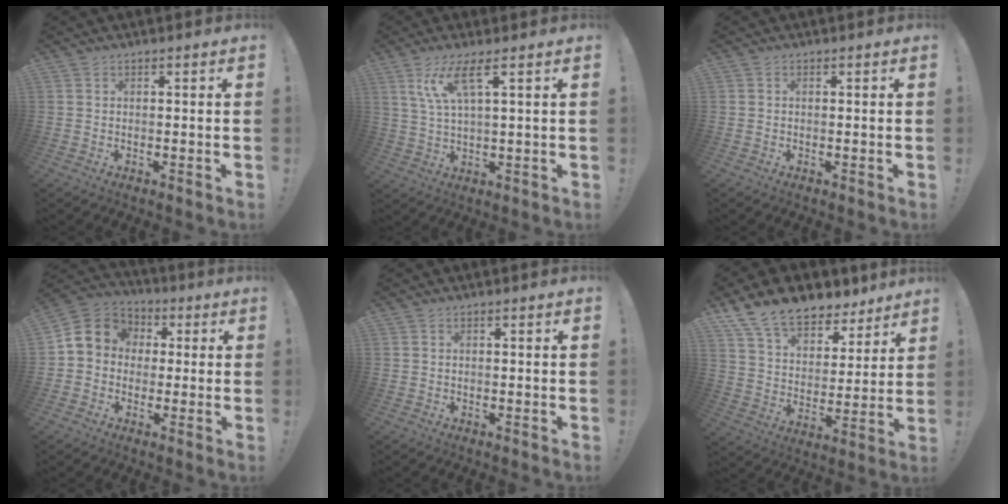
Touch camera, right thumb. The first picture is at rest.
{"total": 8.9, "force": [4.8, 1.7, 7.2], "torque": [-0.136, -0.013, 0.085]}
{"total": 0.0}
{"total": 9.5, "force": [1.1, 8.5, 4.2], "torque": [-0.069, 0.011, 0.028]}
{"total": 0.0}
{"total": 14.4, "force": [11.3, 7.4, 5.2], "torque": [-0.102, -0.079, 0.209]}